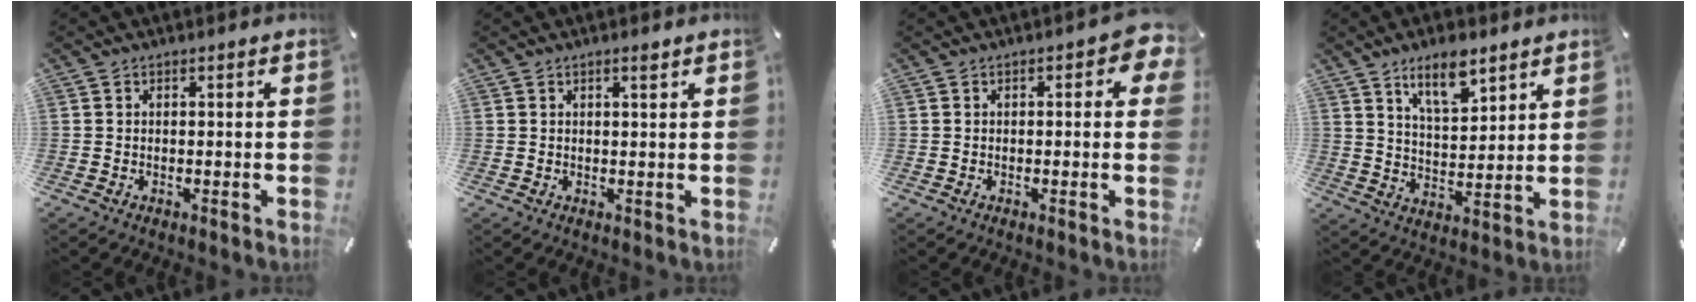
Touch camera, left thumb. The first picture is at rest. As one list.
[{"total": 1.4, "force": [1.0, 0.2, 1.0], "torque": [-0.013, -0.004, 0.015]}, {"total": 3.6, "force": [0.7, 2.0, 3.0], "torque": [-0.034, 0.002, 0.006]}, {"total": 10.4, "force": [7.5, 4.4, 5.8], "torque": [-0.092, -0.034, 0.132]}]